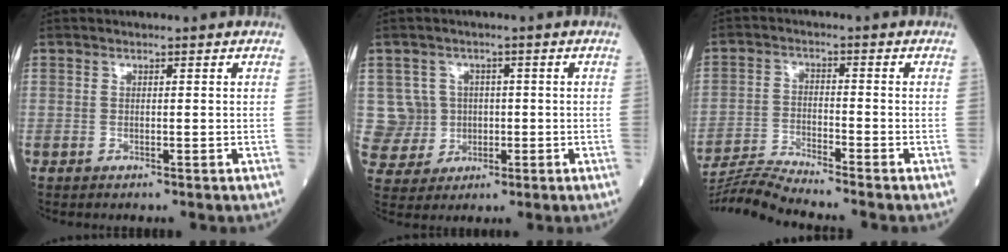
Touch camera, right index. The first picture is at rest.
{"total": 6.0, "force": [0.8, 6.0, 0.0], "torque": [0.001, 0.016, 0.024]}
{"total": 7.4, "force": [-6.9, -2.5, 1.0], "torque": [-0.027, -0.014, -0.134]}